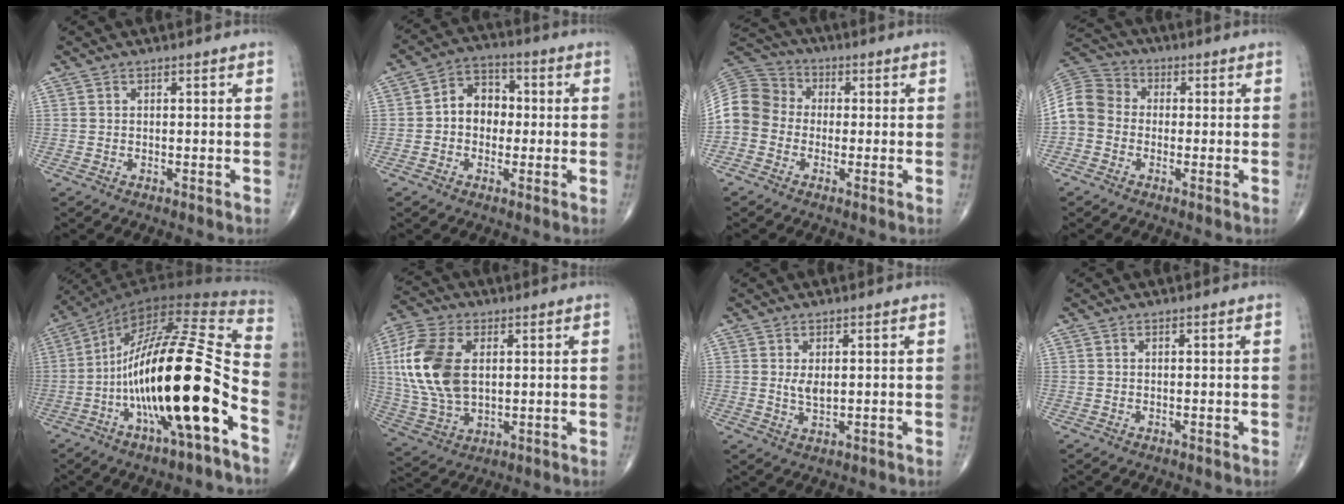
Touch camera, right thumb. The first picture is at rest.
{"total": 7.8, "force": [-0.2, 6.2, 4.8], "torque": [-0.045, 0.025, -0.016]}
{"total": 10.6, "force": [-1.6, 9.4, 4.8], "torque": [-0.090, 0.036, -0.042]}
{"total": 9.1, "force": [-1.2, 7.7, 4.6], "torque": [-0.081, 0.030, -0.039]}
{"total": 25.6, "force": [-9.0, 5.4, 23.4], "torque": [-0.429, 0.053, -0.147]}
{"total": 16.8, "force": [2.8, 10.1, 13.1], "torque": [-0.281, -0.003, 0.054]}
{"total": 2.8, "force": [0.4, 1.4, 2.4], "torque": [-0.038, -0.008, 0.013]}
{"total": 0.0}